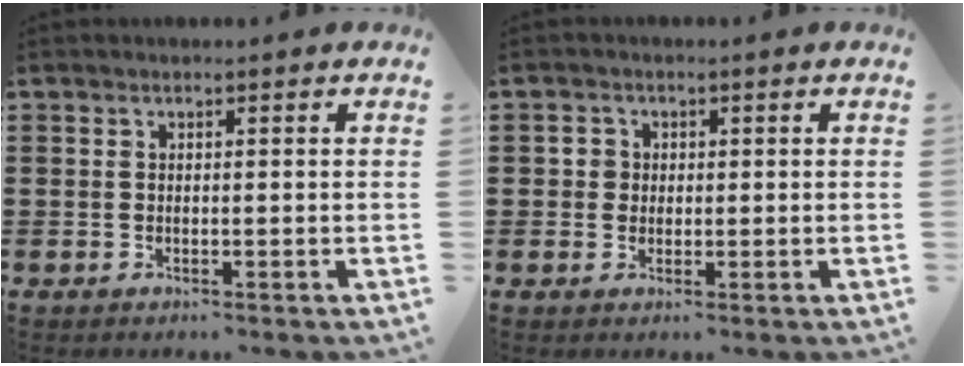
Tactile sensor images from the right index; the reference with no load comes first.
{"total": 1.4, "force": [0.2, 1.3, 0.5], "torque": [-0.012, 0.006, 0.004]}